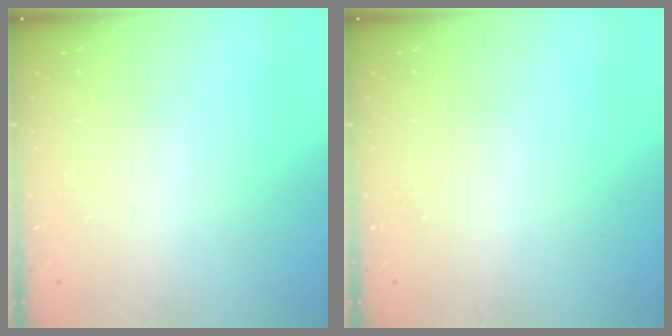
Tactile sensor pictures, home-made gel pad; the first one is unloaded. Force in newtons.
{"total": 0.0}